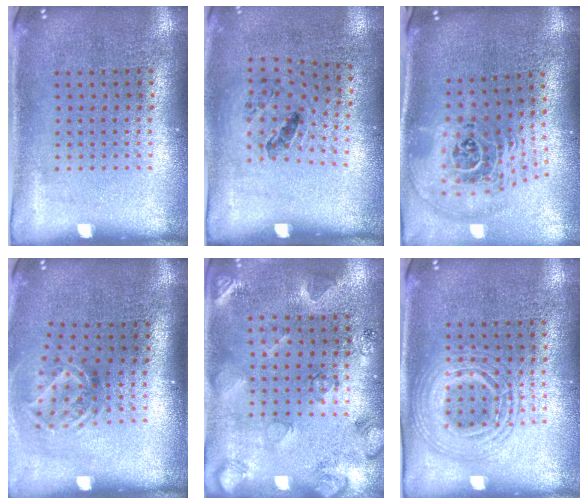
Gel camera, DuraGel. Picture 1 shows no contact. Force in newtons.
{"total": 1.4, "press": 0.8, "slide": 1.2}
{"total": 2.5, "press": 1.8, "slide": 1.8}
{"total": 2.0, "press": 1.3, "slide": 1.4}
{"total": 2.1, "press": 2.0, "slide": 0.7}
{"total": 2.8, "press": 2.8, "slide": 0.4}